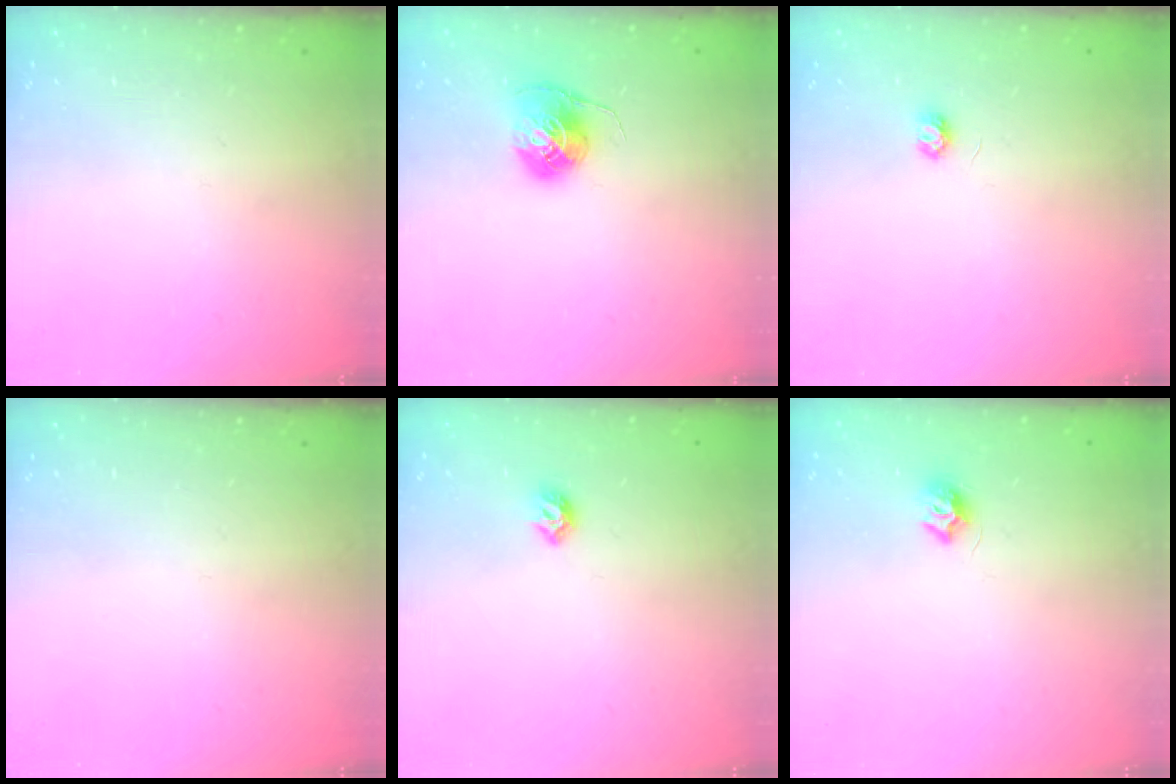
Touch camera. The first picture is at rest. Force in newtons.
{"total": 7.1, "press": 7.1, "slide": 0.5}
{"total": 3.2, "press": 3.2, "slide": 0.3}
{"total": 0.0}
{"total": 5.5, "press": 5.4, "slide": 1.2}
{"total": 7.4, "press": 7.4, "slide": 0.4}